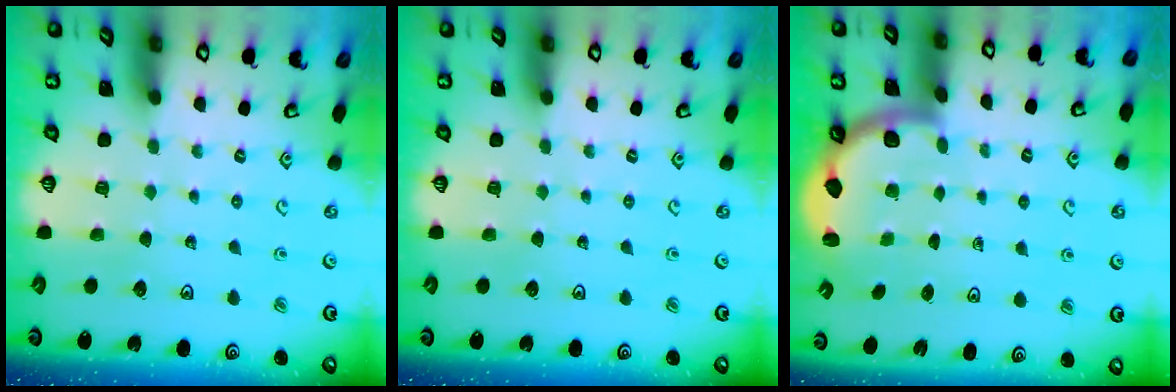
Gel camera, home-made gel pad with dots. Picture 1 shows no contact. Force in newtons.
{"total": 0.0}
{"total": 2.5, "press": 2.5, "slide": 0.6}